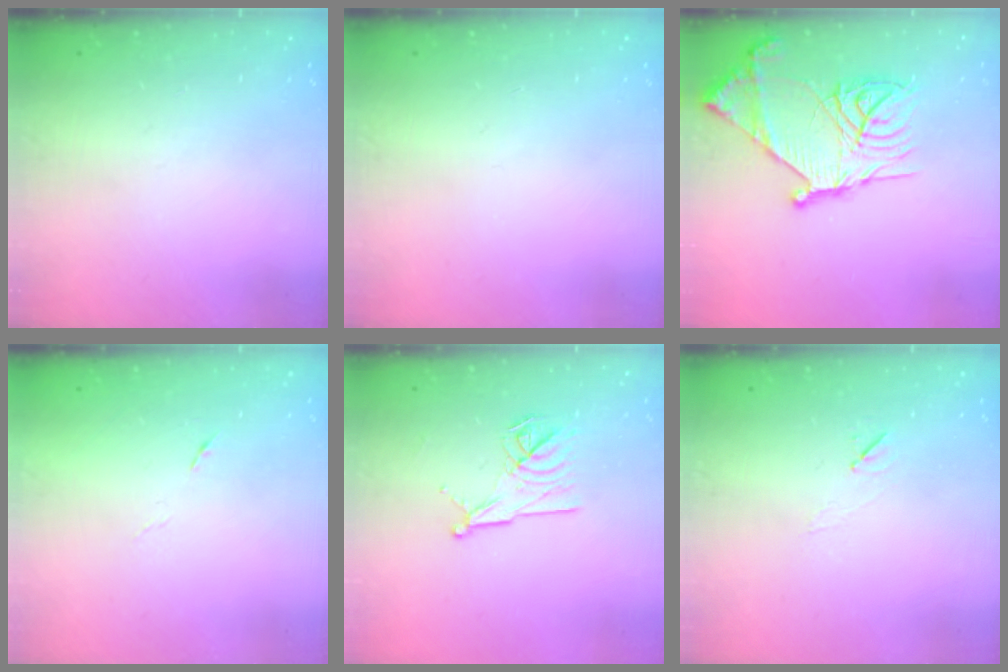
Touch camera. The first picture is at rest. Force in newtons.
{"total": 0.0}
{"total": 22.5, "press": 22.4, "slide": 2.2}
{"total": 4.0, "press": 3.8, "slide": 1.2}
{"total": 11.3, "press": 11.3, "slide": 0.4}
{"total": 4.8, "press": 4.4, "slide": 2.0}